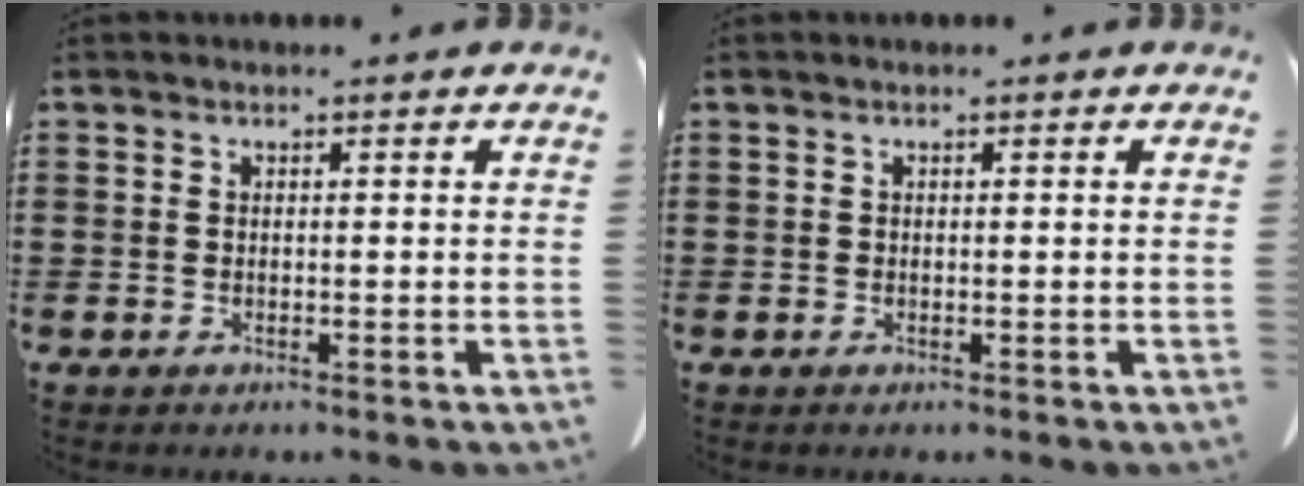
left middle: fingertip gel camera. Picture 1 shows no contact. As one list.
[{"total": 0.0}]